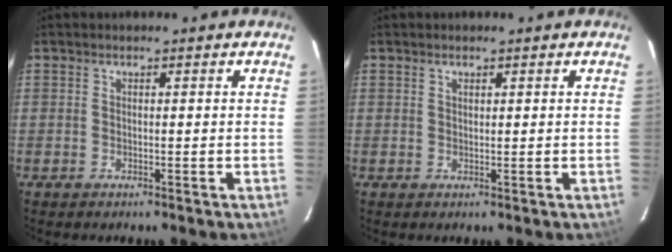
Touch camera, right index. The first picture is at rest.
{"total": 0.7, "force": [0.5, 0.4, 0.3], "torque": [-0.004, 0.002, 0.009]}